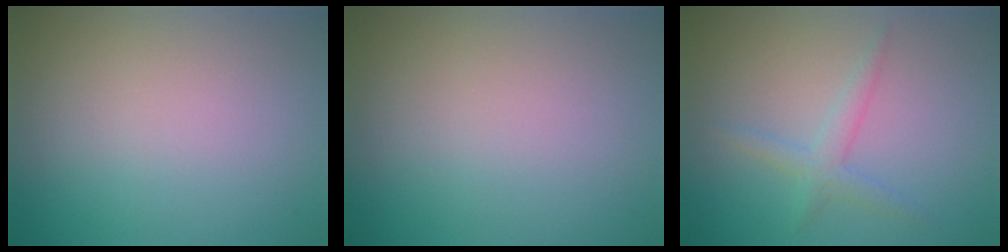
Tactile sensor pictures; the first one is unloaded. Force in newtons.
{"total": 0.0}
{"total": 2.0, "press": 2.0, "slide": 0.1}